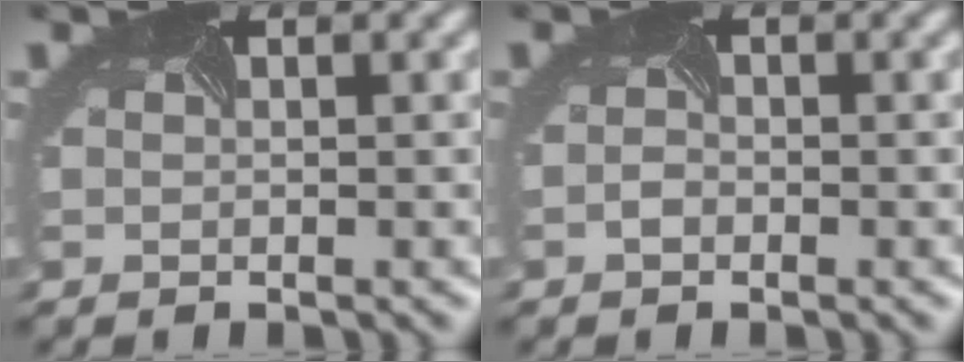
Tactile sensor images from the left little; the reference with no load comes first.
{"total": 0.7, "force": [-0.7, 0.1, 0.0], "torque": [-0.008, 0.001, -0.013]}